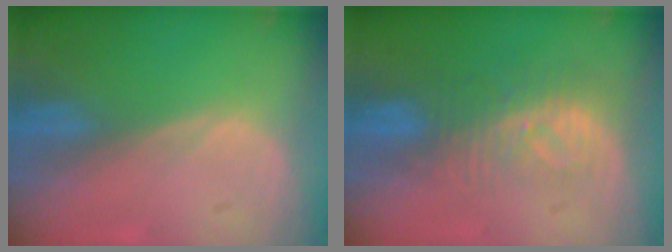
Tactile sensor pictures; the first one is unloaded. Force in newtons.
{"total": 8.2, "press": 7.3, "slide": 3.8}